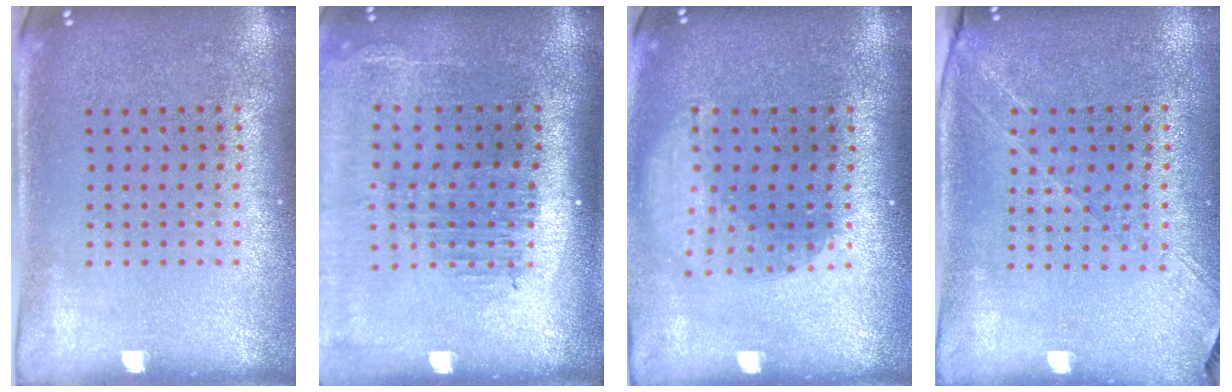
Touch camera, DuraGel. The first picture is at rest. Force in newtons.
{"total": 2.3, "press": 1.8, "slide": 1.3}
{"total": 1.6, "press": 1.2, "slide": 1.0}
{"total": 1.3, "press": 1.2, "slide": 0.5}